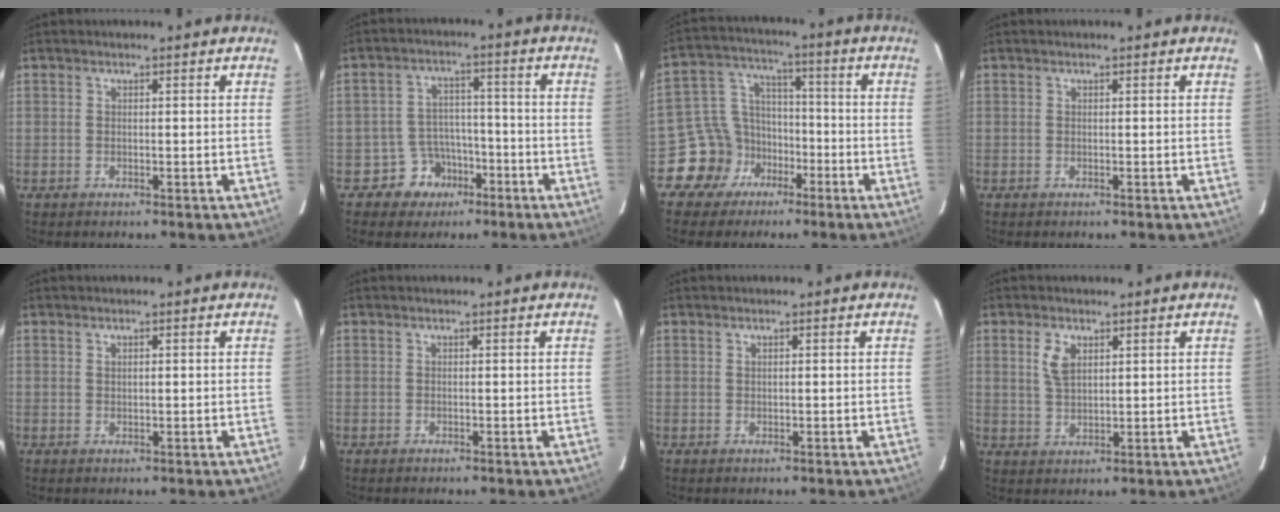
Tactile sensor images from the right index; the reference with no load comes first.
{"total": 6.8, "force": [-4.1, 5.3, 0.8], "torque": [-0.027, 0.027, -0.059]}
{"total": 10.4, "force": [-5.8, 8.4, 1.6], "torque": [-0.048, 0.046, -0.095]}
{"total": 0.0}
{"total": 1.0, "force": [0.4, 0.5, 0.8], "torque": [-0.013, 0.004, 0.007]}
{"total": 0.0}
{"total": 0.5, "force": [0.2, 0.2, 0.4], "torque": [-0.009, 0.003, 0.005]}
{"total": 4.4, "force": [1.8, 2.5, 3.2], "torque": [-0.062, 0.005, 0.038]}